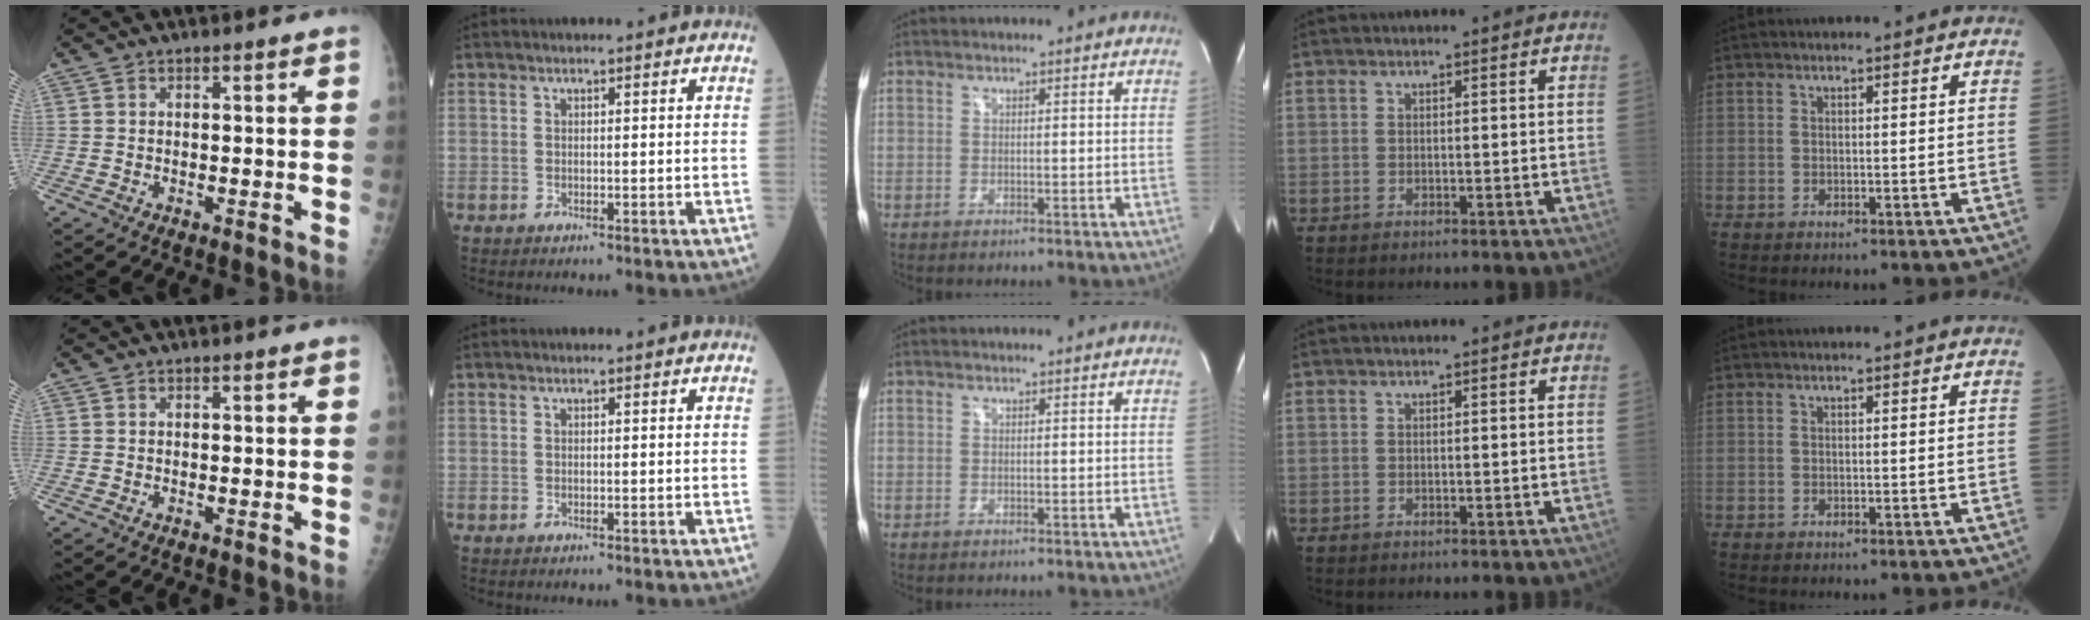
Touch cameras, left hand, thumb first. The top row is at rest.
{}